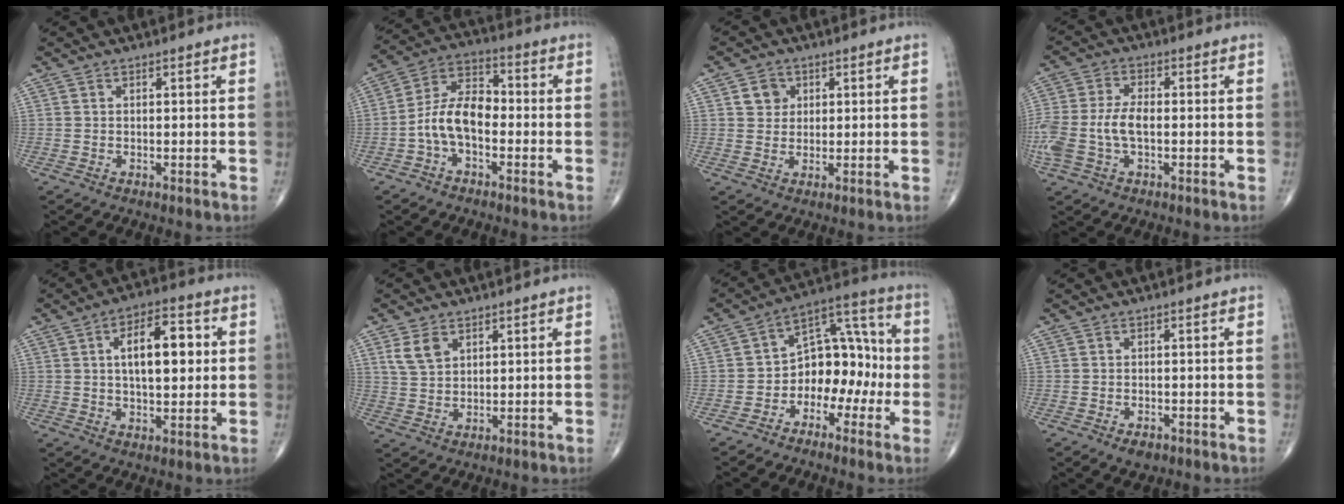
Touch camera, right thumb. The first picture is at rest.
{"total": 9.7, "force": [-2.3, 5.5, 7.6], "torque": [-0.133, 0.040, -0.054]}
{"total": 3.8, "force": [1.3, 3.4, 1.2], "torque": [-0.002, -0.003, 0.020]}
{"total": 10.2, "force": [-1.4, 5.6, 8.4], "torque": [-0.204, 0.018, -0.026]}
{"total": 12.0, "force": [2.1, 5.7, 10.4], "torque": [-0.141, 0.008, 0.031]}
{"total": 4.9, "force": [2.5, 3.2, 2.8], "torque": [-0.047, -0.008, 0.055]}
{"total": 12.1, "force": [-3.0, 8.4, 8.2], "torque": [-0.073, 0.057, -0.060]}
{"total": 2.5, "force": [-1.4, 1.4, 1.4], "torque": [-0.019, 0.000, -0.017]}